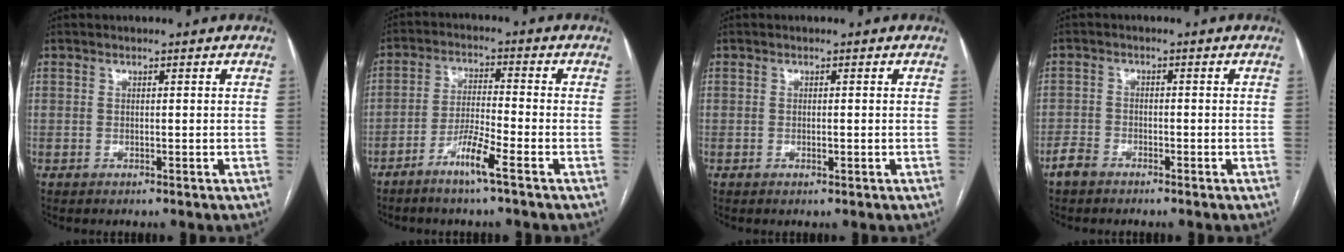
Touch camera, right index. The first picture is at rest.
{"total": 5.8, "force": [-3.7, -0.2, 4.5], "torque": [-0.088, -0.004, -0.075]}
{"total": 0.7, "force": [-0.2, 0.1, 0.7], "torque": [-0.016, -0.002, -0.002]}
{"total": 2.7, "force": [-2.1, 1.5, 0.7], "torque": [-0.020, 0.003, -0.037]}